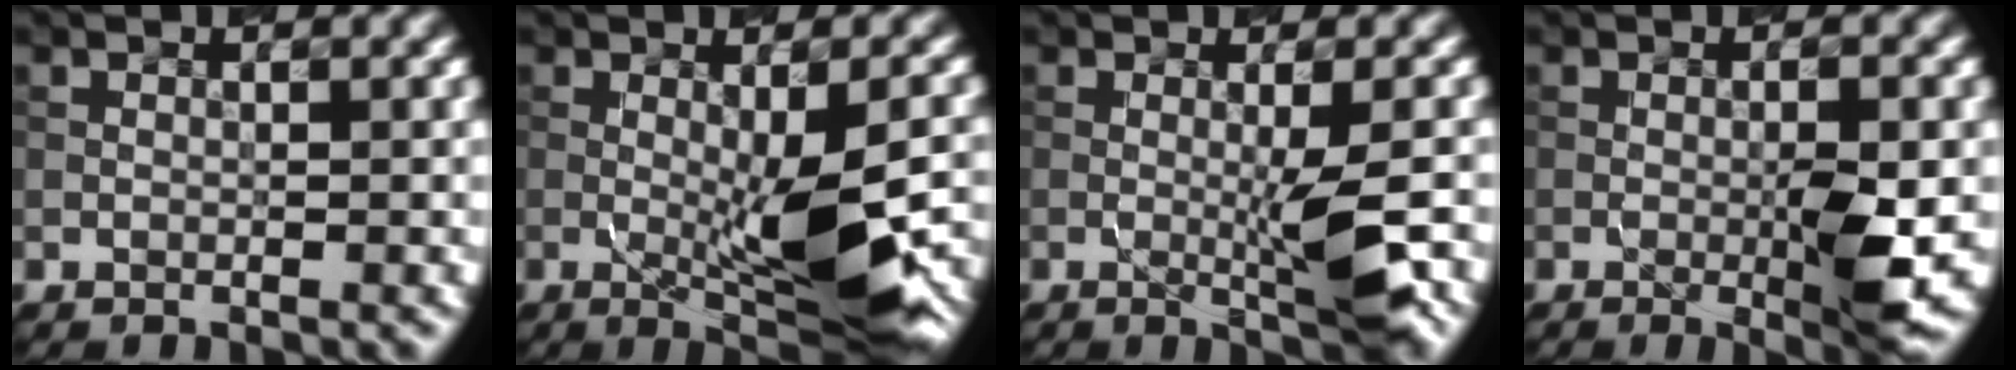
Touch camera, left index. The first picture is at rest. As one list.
[{"total": 8.0, "force": [-1.1, 1.9, 7.7], "torque": [-0.114, -0.013, -0.007]}, {"total": 4.1, "force": [-0.6, 0.6, 4.0], "torque": [-0.063, -0.007, -0.001]}, {"total": 4.4, "force": [-0.8, 0.5, 4.3], "torque": [-0.072, -0.008, -0.002]}]